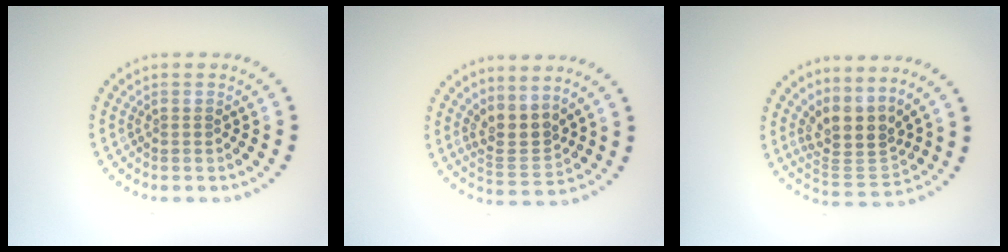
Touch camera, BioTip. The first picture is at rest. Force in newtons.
{"total": 3.0, "press": 2.5, "slide": 1.7}
{"total": 4.1, "press": 3.0, "slide": 2.8}